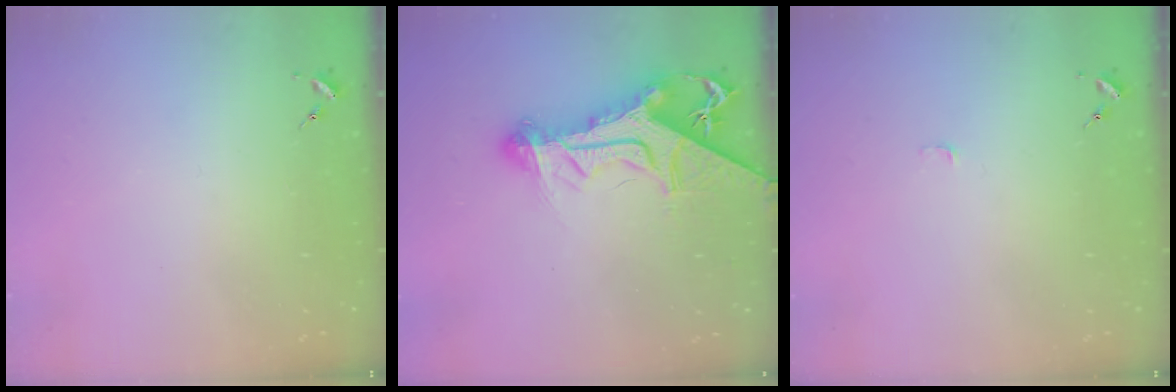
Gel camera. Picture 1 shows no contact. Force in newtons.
{"total": 16.3, "press": 16.2, "slide": 1.5}
{"total": 2.7, "press": 2.7, "slide": 0.3}